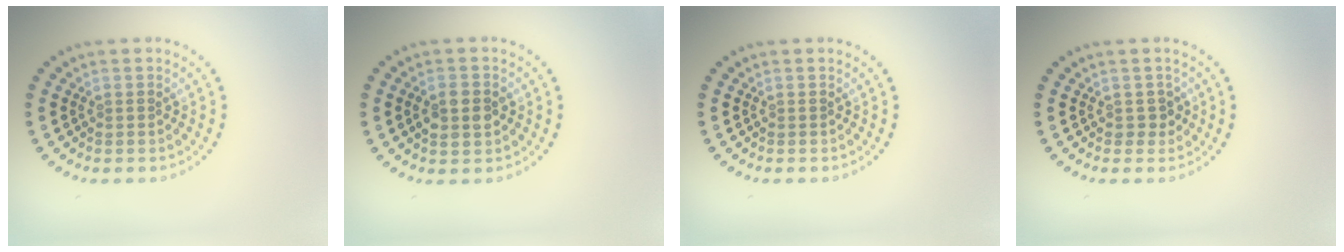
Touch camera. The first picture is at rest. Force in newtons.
{"total": 2.9, "press": 2.9, "slide": 0.1}
{"total": 0.0}
{"total": 1.1, "press": 1.0, "slide": 0.6}